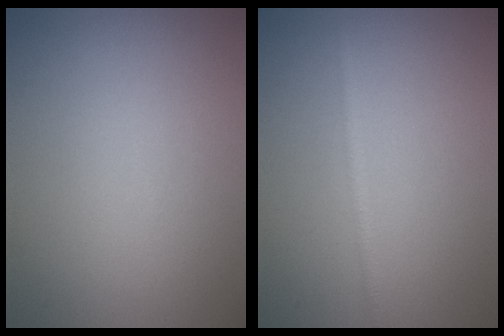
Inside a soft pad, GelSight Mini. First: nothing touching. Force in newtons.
{"total": 1.2, "press": 1.2, "slide": 0.1}